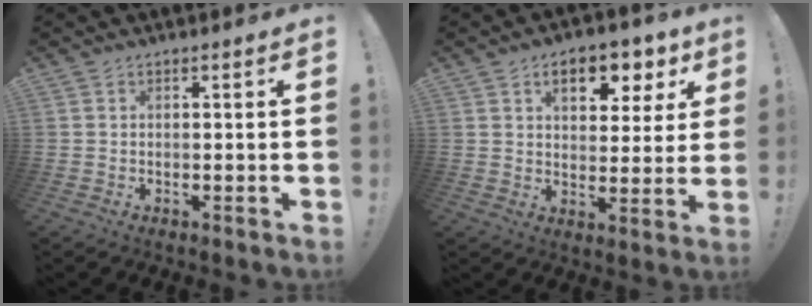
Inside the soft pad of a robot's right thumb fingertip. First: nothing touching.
{"total": 10.2, "force": [5.3, 5.7, 6.7], "torque": [-0.094, -0.020, 0.091]}